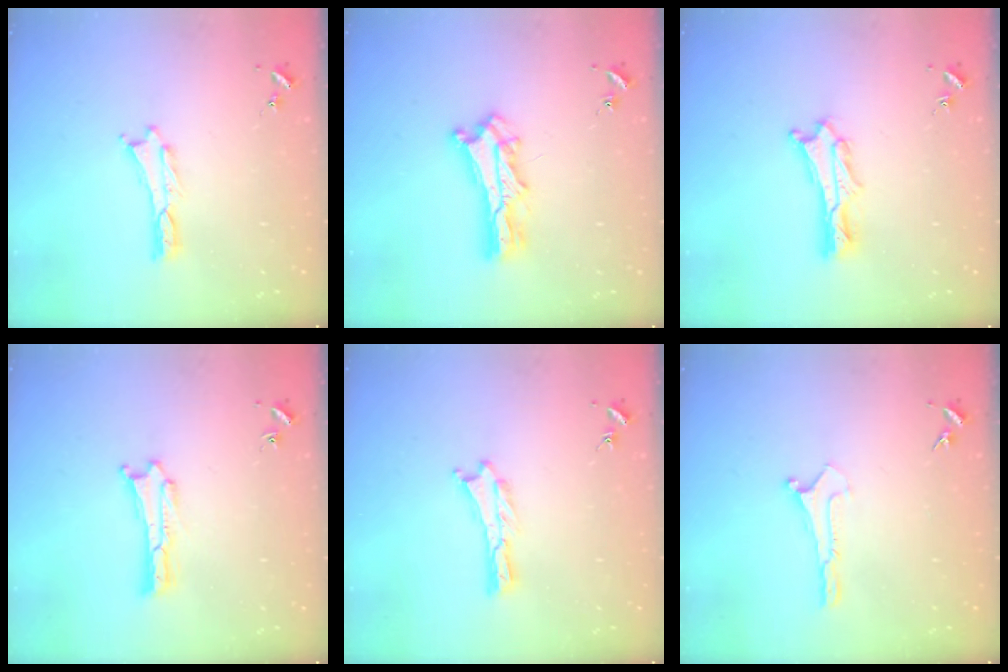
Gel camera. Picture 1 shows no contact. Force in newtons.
{"total": 6.7, "press": 6.6, "slide": 0.5}
{"total": 2.0, "press": 2.0, "slide": 0.2}
{"total": 0.0}
{"total": 0.0}
{"total": 0.0}